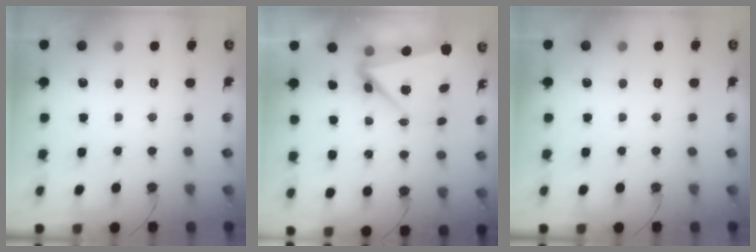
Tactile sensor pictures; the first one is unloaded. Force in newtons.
{"total": 8.9, "press": 6.7, "slide": 5.8}
{"total": 0.0}